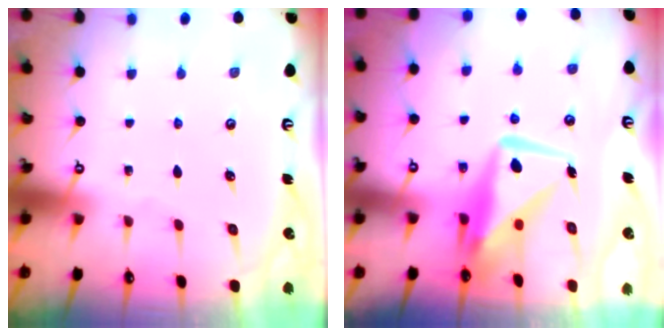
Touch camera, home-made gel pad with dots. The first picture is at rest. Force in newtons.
{"total": 11.3, "press": 11.2, "slide": 0.8}